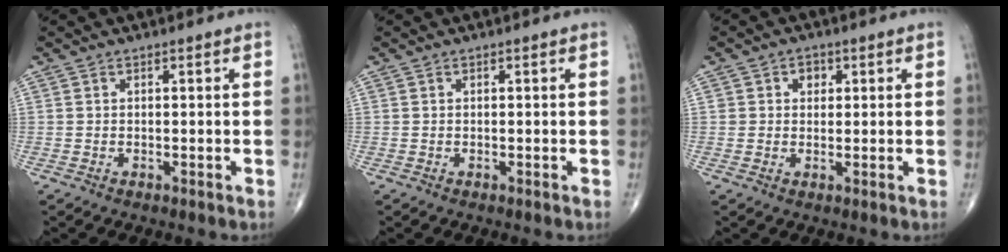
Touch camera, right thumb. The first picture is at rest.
{"total": 0.0}
{"total": 2.7, "force": [0.9, 2.2, 1.2], "torque": [0.001, -0.001, 0.010]}